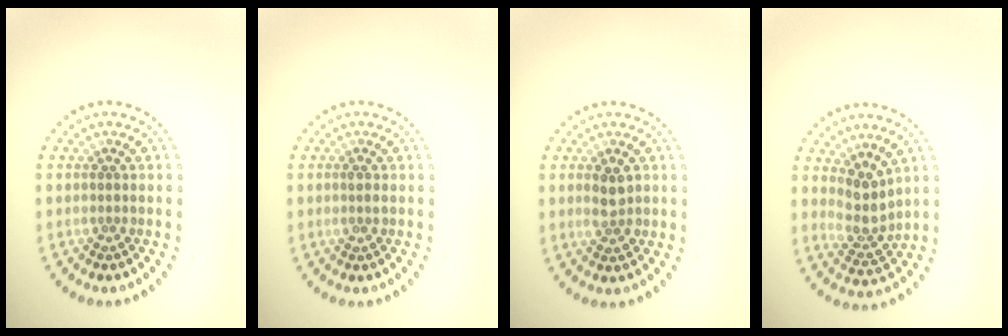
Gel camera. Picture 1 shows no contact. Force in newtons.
{"total": 0.8, "press": 0.7, "slide": 0.3}
{"total": 2.0, "press": 2.0, "slide": 0.4}
{"total": 2.9, "press": 2.2, "slide": 1.9}